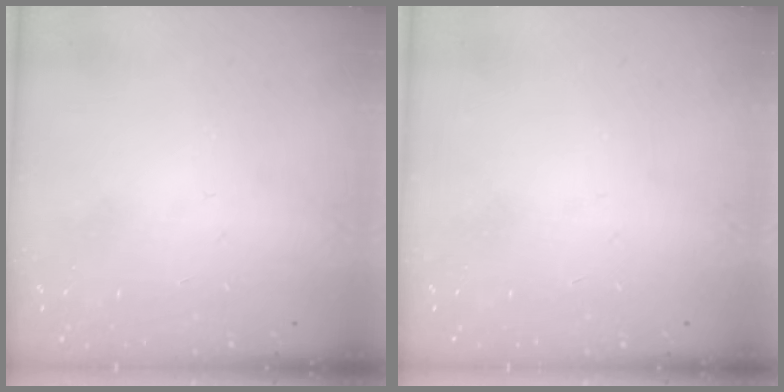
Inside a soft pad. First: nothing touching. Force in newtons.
{"total": 0.0}